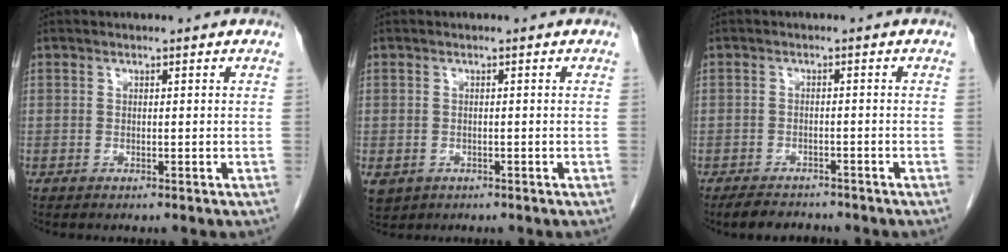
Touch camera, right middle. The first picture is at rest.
{"total": 5.6, "force": [-2.5, 4.6, 2.0], "torque": [-0.053, -0.007, -0.032]}
{"total": 4.6, "force": [-4.0, 1.7, 1.3], "torque": [-0.024, -0.006, -0.062]}